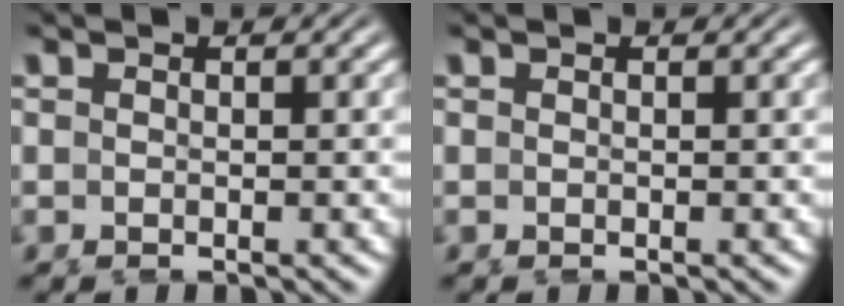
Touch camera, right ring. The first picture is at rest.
{"total": 0.0}